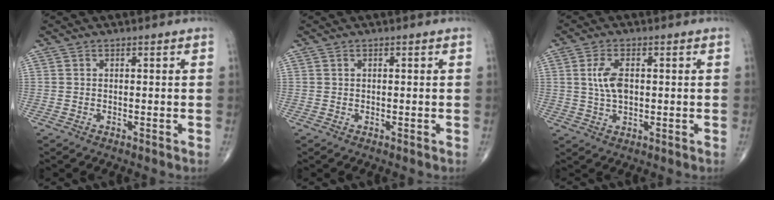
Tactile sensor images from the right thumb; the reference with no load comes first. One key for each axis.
{"total": 0.0}
{"total": 5.4, "fx": 0.7, "fy": 2.8, "fz": 4.6, "tx": -0.094, "ty": 0.000, "tz": 0.013}